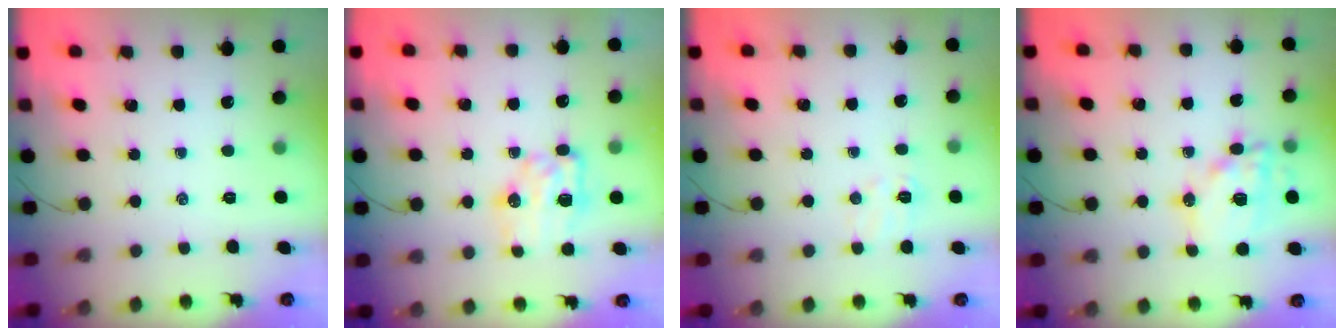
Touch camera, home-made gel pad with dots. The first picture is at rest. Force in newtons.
{"total": 8.0, "press": 8.0, "slide": 1.0}
{"total": 6.4, "press": 6.2, "slide": 1.4}
{"total": 13.5, "press": 13.4, "slide": 2.2}